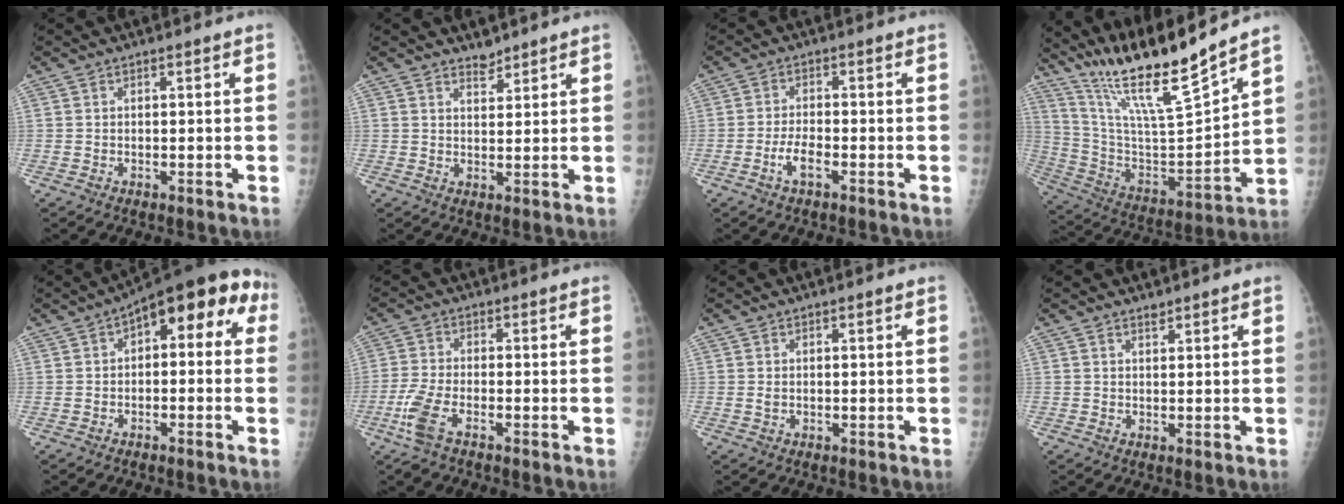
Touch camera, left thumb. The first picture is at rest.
{"total": 2.2, "force": [2.1, 0.9, 0.1], "torque": [0.013, -0.019, 0.033]}
{"total": 3.6, "force": [-2.0, 1.3, 2.8], "torque": [-0.058, 0.013, -0.038]}
{"total": 19.1, "force": [16.1, 0.1, 10.2], "torque": [-0.159, -0.091, 0.303]}
{"total": 12.9, "force": [2.9, 6.4, 10.8], "torque": [-0.101, 0.042, 0.025]}
{"total": 5.6, "force": [-3.2, 1.9, 4.2], "torque": [-0.111, 0.004, -0.068]}
{"total": 0.7, "force": [0.0, 0.4, 0.5], "torque": [-0.011, 0.000, 0.001]}
{"total": 0.7, "force": [0.7, 0.3, 0.0], "torque": [0.003, -0.007, 0.012]}